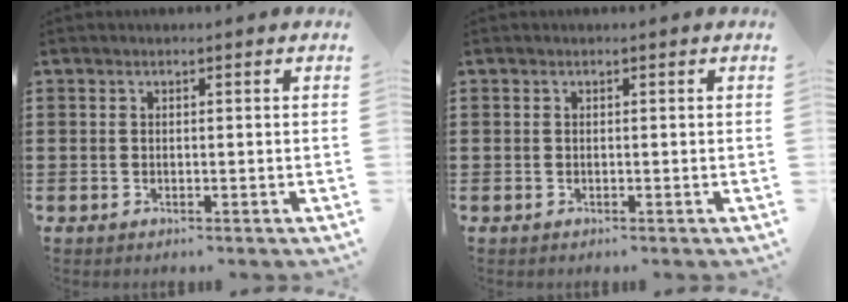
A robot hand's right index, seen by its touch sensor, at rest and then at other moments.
{"total": 0.0}